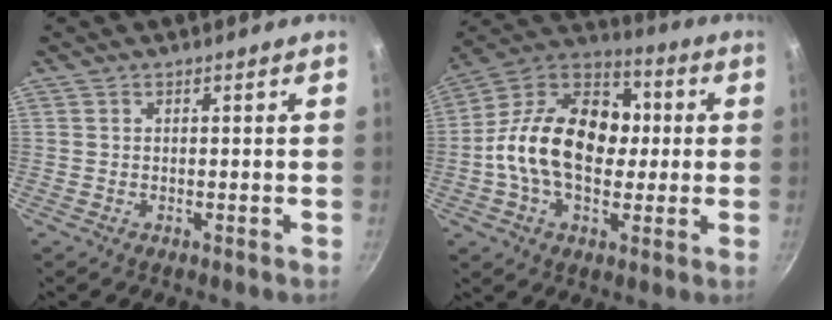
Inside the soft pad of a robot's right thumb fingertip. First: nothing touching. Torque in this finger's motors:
{"motor_torque": [-0.46, 1.21, 1.35, -0.57, 0.21]}